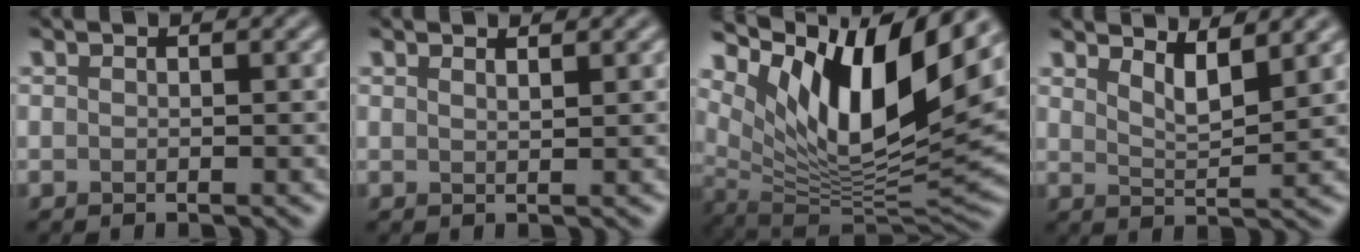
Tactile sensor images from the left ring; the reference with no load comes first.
{"total": 1.2, "force": [0.9, 0.3, 0.6], "torque": [0.000, -0.002, 0.009]}
{"total": 13.2, "force": [6.0, 4.3, 10.9], "torque": [-0.184, -0.011, 0.117]}
{"total": 3.2, "force": [2.4, 0.7, 2.0], "torque": [-0.028, -0.007, 0.041]}